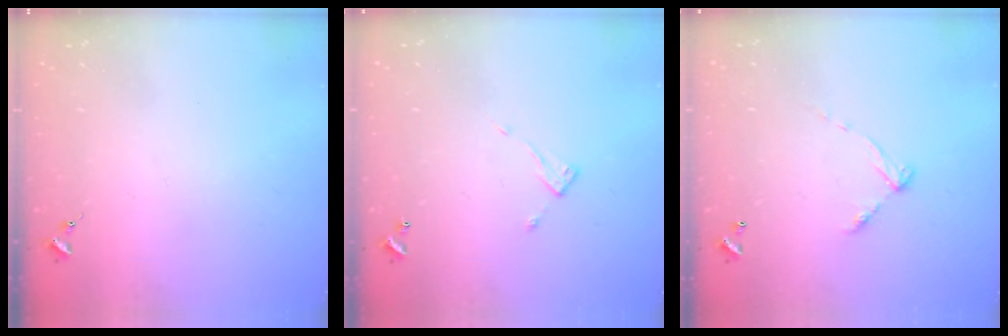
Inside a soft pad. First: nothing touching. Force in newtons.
{"total": 4.7, "press": 4.7, "slide": 0.3}
{"total": 5.8, "press": 5.8, "slide": 0.4}